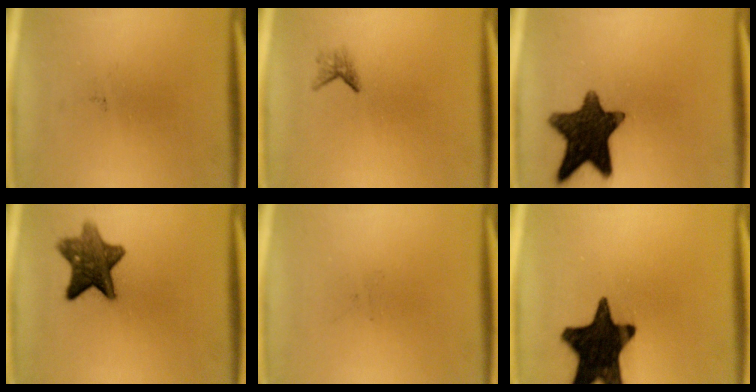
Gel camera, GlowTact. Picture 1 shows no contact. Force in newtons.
{"total": 1.2}
{"total": 13.7}
{"total": 9.1}
{"total": 0.0}
{"total": 19.2}